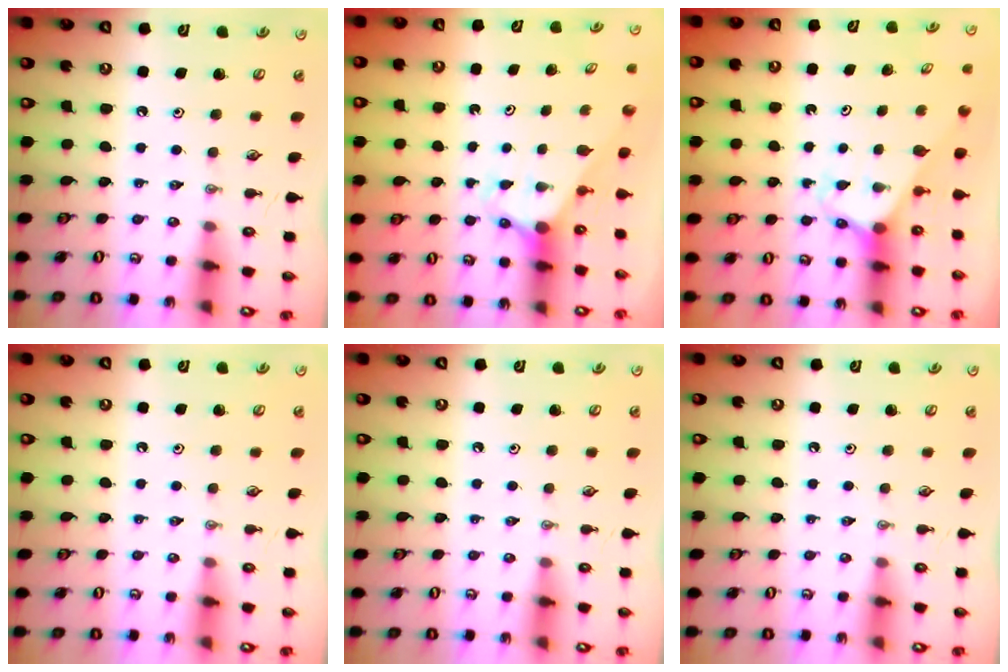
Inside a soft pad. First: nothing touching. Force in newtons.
{"total": 3.0, "press": 3.0, "slide": 0.0}
{"total": 2.7, "press": 2.7, "slide": 0.1}
{"total": 0.0}
{"total": 0.0}
{"total": 0.0}